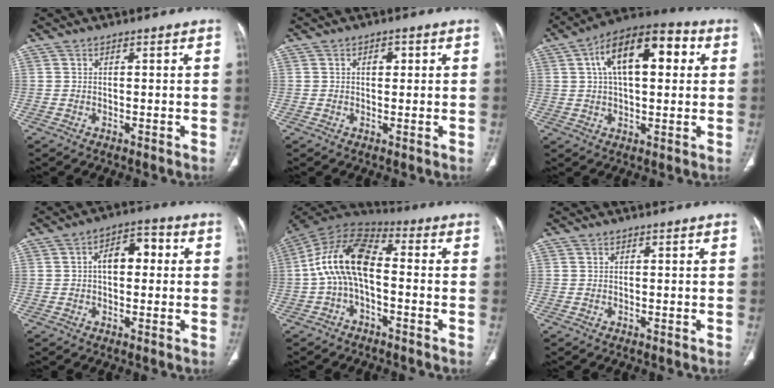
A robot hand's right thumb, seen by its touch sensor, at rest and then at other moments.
{"total": 1.9, "force": [0.5, 1.2, 1.3], "torque": [-0.012, 0.002, 0.006]}
{"total": 16.8, "force": [4.6, 8.1, 14.0], "torque": [-0.198, 0.024, 0.063]}
{"total": 7.2, "force": [0.8, 4.3, 5.7], "torque": [-0.070, 0.026, 0.003]}
{"total": 13.9, "force": [-1.1, 7.1, 11.8], "torque": [-0.223, 0.044, -0.033]}
{"total": 0.0}